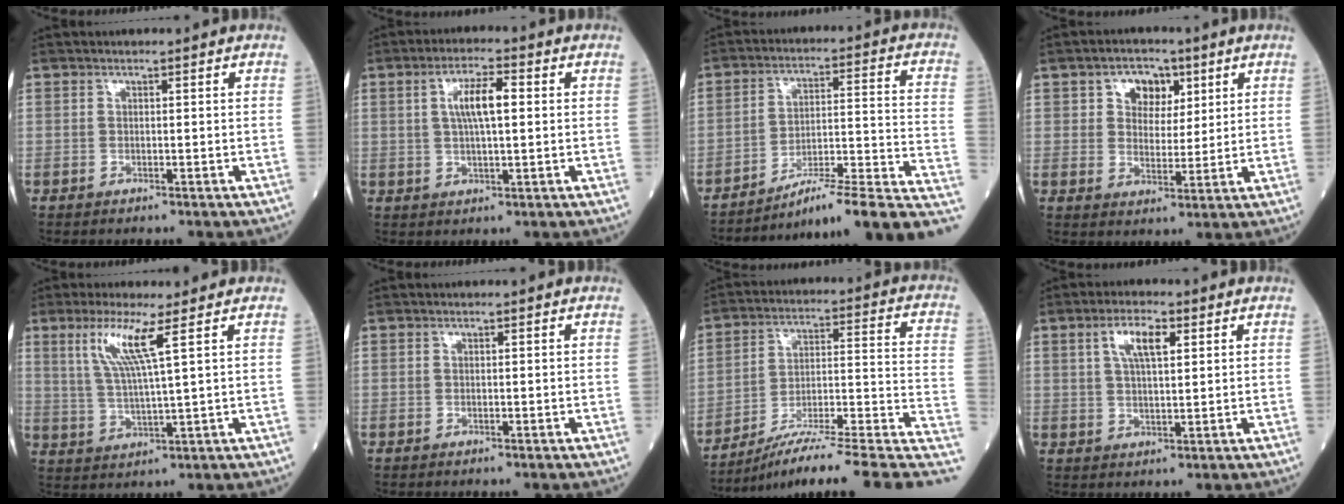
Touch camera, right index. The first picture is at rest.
{"total": 6.1, "force": [1.2, 1.2, 5.9], "torque": [-0.110, 0.012, 0.024]}
{"total": 17.8, "force": [-13.7, 0.2, 11.3], "torque": [-0.107, 0.037, -0.203]}
{"total": 5.8, "force": [2.7, 4.1, 3.1], "torque": [-0.046, 0.015, 0.045]}
{"total": 7.2, "force": [3.4, -0.7, 6.3], "torque": [-0.130, -0.003, 0.071]}
{"total": 0.0}
{"total": 19.1, "force": [-12.9, 0.7, 14.0], "torque": [-0.150, 0.045, -0.202]}
{"total": 5.6, "force": [2.4, 1.7, 4.9], "torque": [-0.096, 0.010, 0.045]}